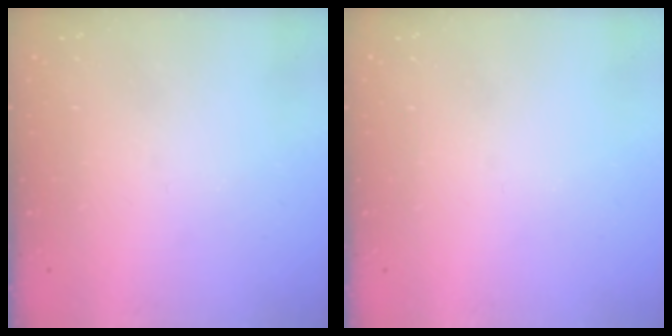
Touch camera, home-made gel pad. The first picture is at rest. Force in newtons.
{"total": 0.0}